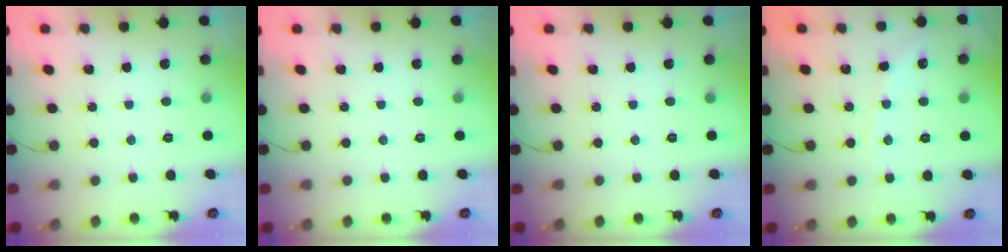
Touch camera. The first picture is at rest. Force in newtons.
{"total": 0.0}
{"total": 0.0}
{"total": 2.6, "press": 2.6, "slide": 0.4}